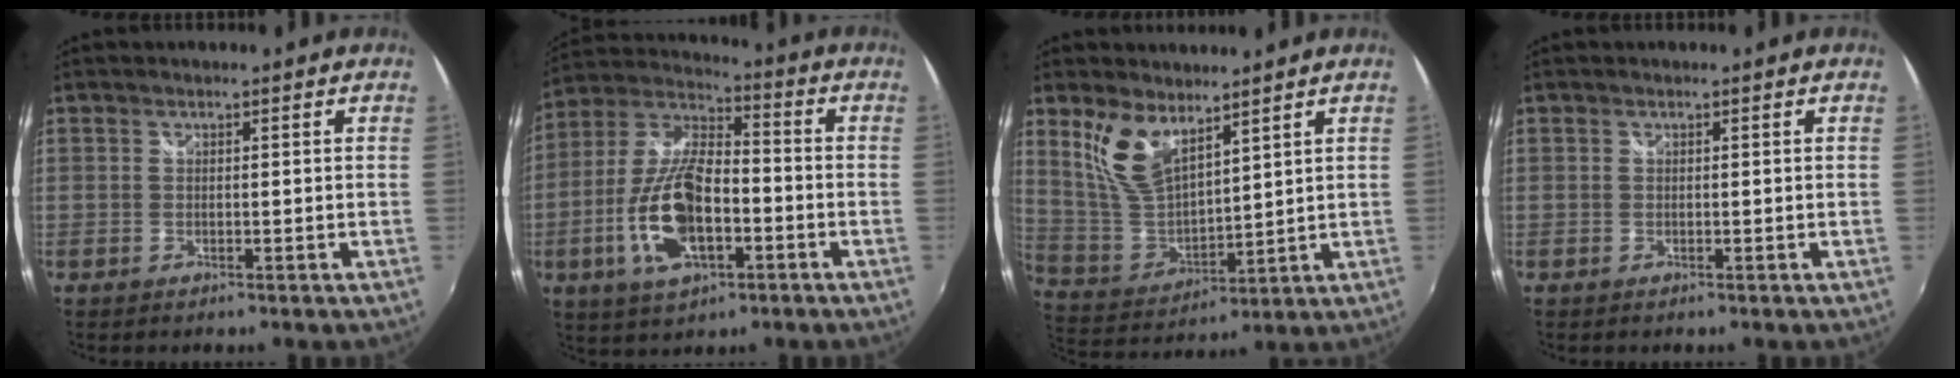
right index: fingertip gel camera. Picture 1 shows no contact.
{"total": 16.2, "force": [-4.8, 7.2, 13.7], "torque": [-0.288, -0.003, -0.088]}
{"total": 11.0, "force": [6.7, 5.0, 7.2], "torque": [-0.146, -0.002, 0.147]}
{"total": 0.0}